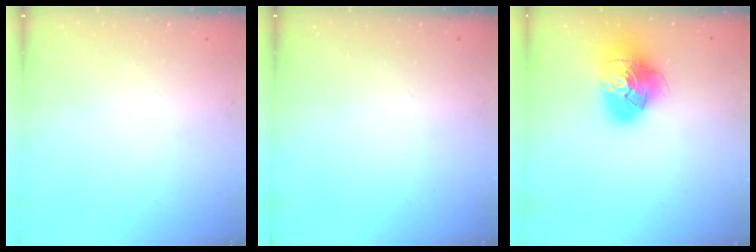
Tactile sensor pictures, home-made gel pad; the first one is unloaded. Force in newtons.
{"total": 0.0}
{"total": 17.7, "press": 17.5, "slide": 2.2}